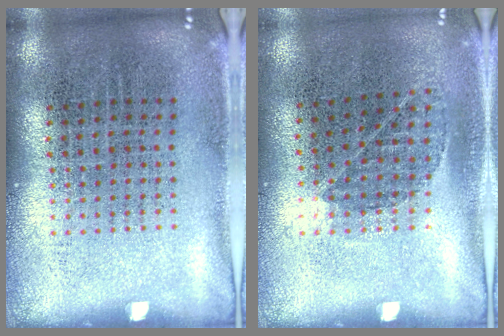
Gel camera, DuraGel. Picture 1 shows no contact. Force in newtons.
{"total": 0.8, "press": 0.6, "slide": 0.5}